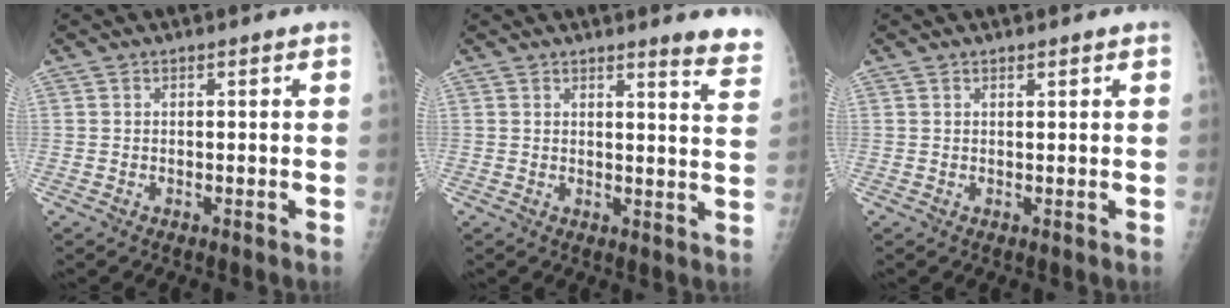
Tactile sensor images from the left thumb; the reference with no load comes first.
{"total": 6.3, "force": [5.5, 0.4, 3.0], "torque": [-0.020, -0.040, 0.045]}
{"total": 0.6, "force": [0.5, 0.1, 0.2], "torque": [-0.006, -0.003, 0.009]}